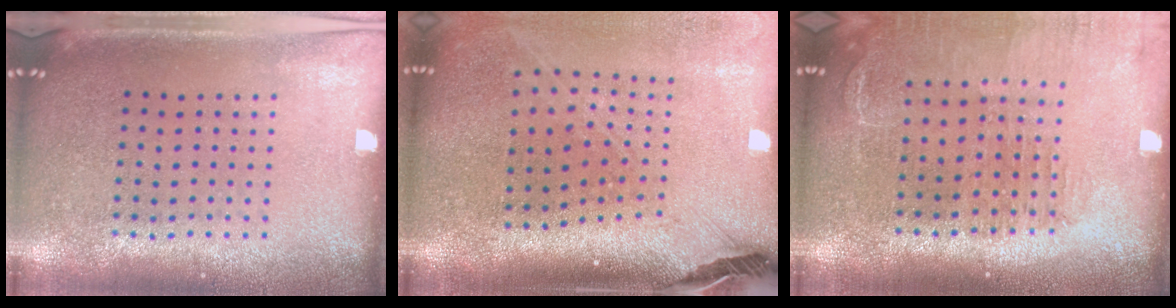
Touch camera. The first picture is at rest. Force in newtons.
{"total": 2.8, "press": 2.0, "slide": 1.9}
{"total": 1.5, "press": 1.4, "slide": 0.2}